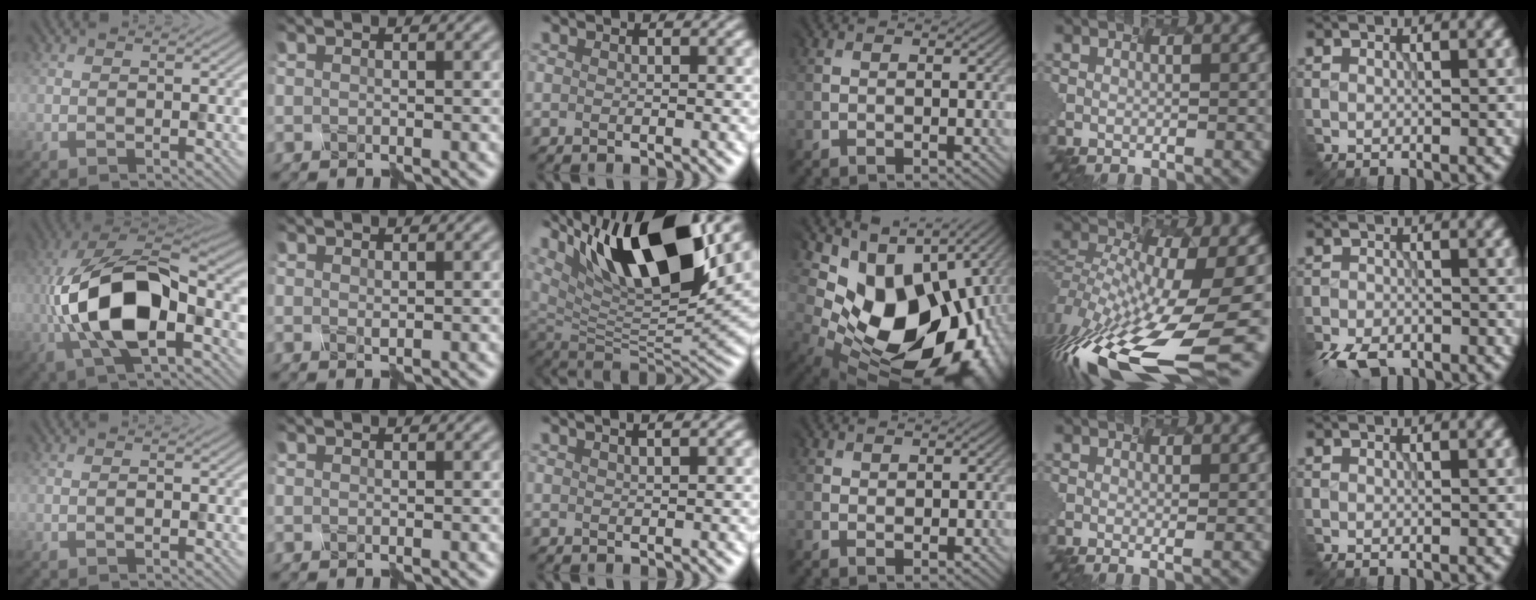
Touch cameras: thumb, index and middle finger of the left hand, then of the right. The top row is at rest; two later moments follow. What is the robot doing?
{"motion": "disassemble", "object": "markers"}